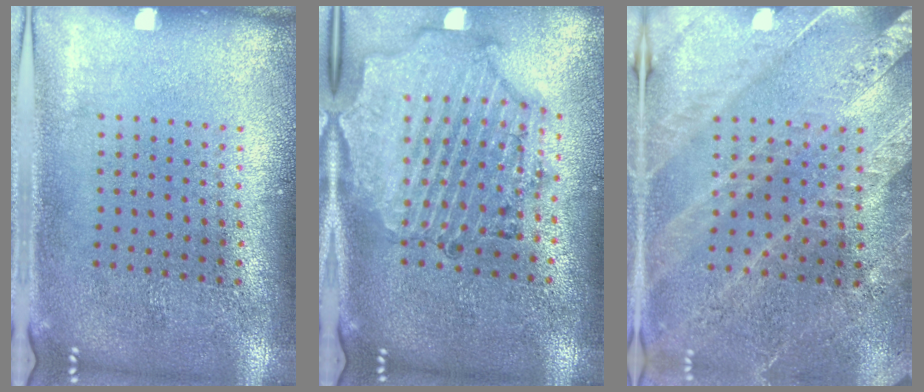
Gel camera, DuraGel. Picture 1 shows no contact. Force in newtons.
{"total": 1.8, "press": 1.8, "slide": 0.3}
{"total": 2.7, "press": 2.7, "slide": 0.5}